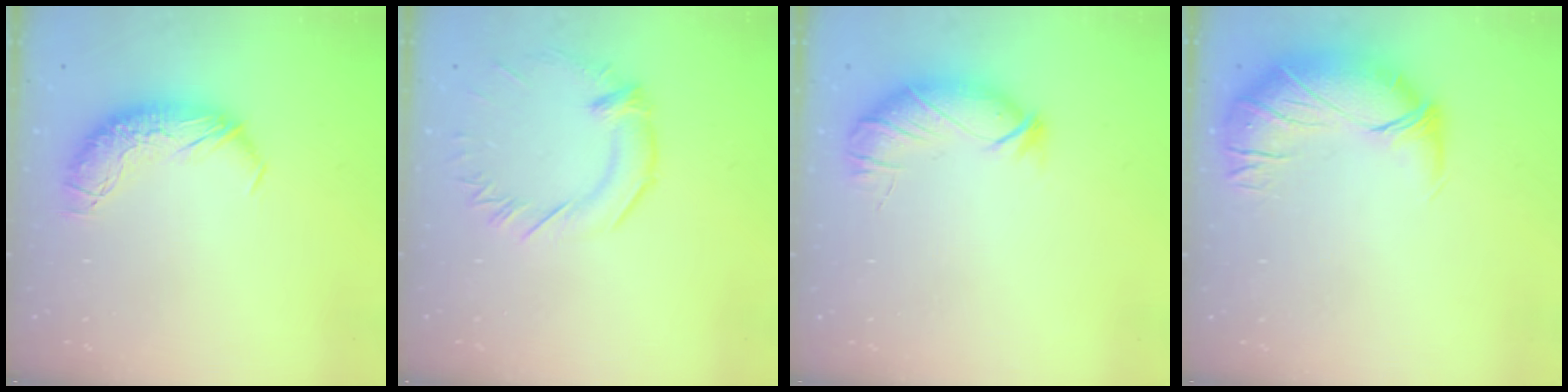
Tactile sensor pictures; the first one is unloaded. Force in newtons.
{"total": 1.4, "press": 0.7, "slide": 1.2}
{"total": 3.6, "press": 3.5, "slide": 0.8}
{"total": 2.7, "press": 1.3, "slide": 2.4}